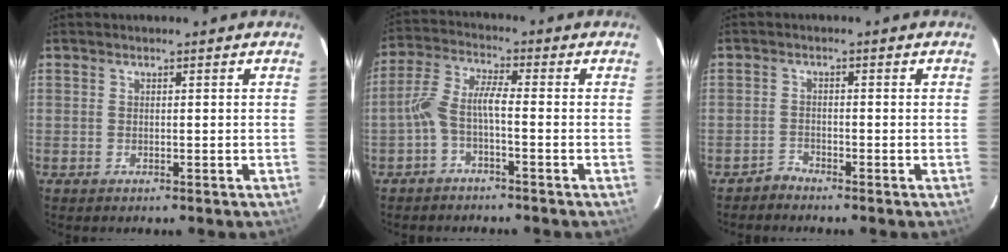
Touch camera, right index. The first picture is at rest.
{"total": 5.2, "force": [-2.2, 1.1, 4.6], "torque": [-0.113, 0.015, -0.043]}
{"total": 1.7, "force": [-1.6, 0.5, -0.5], "torque": [0.009, 0.007, -0.034]}